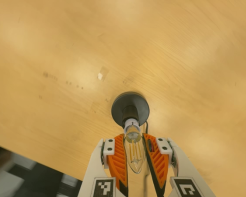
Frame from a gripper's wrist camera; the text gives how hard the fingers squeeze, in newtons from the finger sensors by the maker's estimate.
{"total": 13.4, "left": 13.2, "right": 13.7}